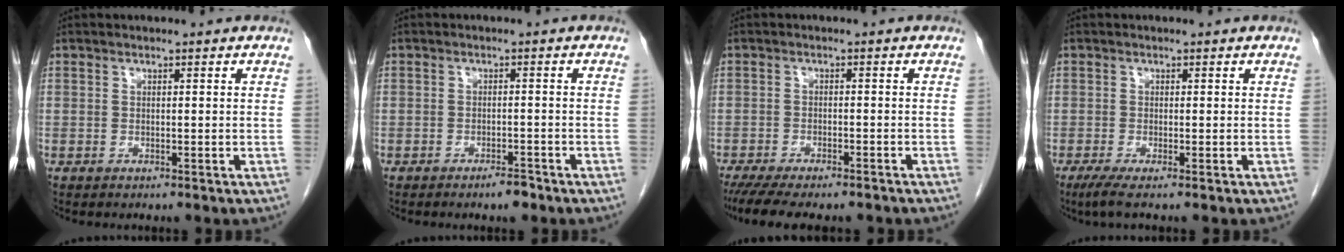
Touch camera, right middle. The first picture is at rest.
{"total": 2.6, "force": [-2.0, 0.6, 1.5], "torque": [-0.023, 0.001, -0.029]}
{"total": 12.4, "force": [-10.3, 2.8, 6.2], "torque": [-0.102, -0.014, -0.145]}
{"total": 2.4, "force": [-1.4, 0.0, 1.9], "torque": [-0.040, -0.010, -0.029]}